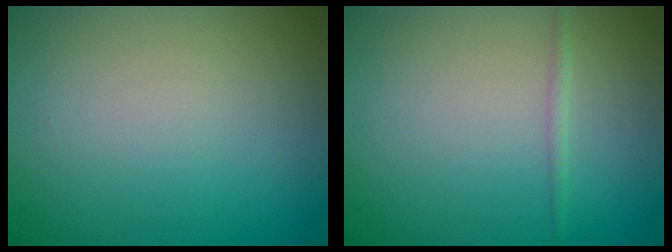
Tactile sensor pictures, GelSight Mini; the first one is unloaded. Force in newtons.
{"total": 0.8, "press": 0.8, "slide": 0.1}